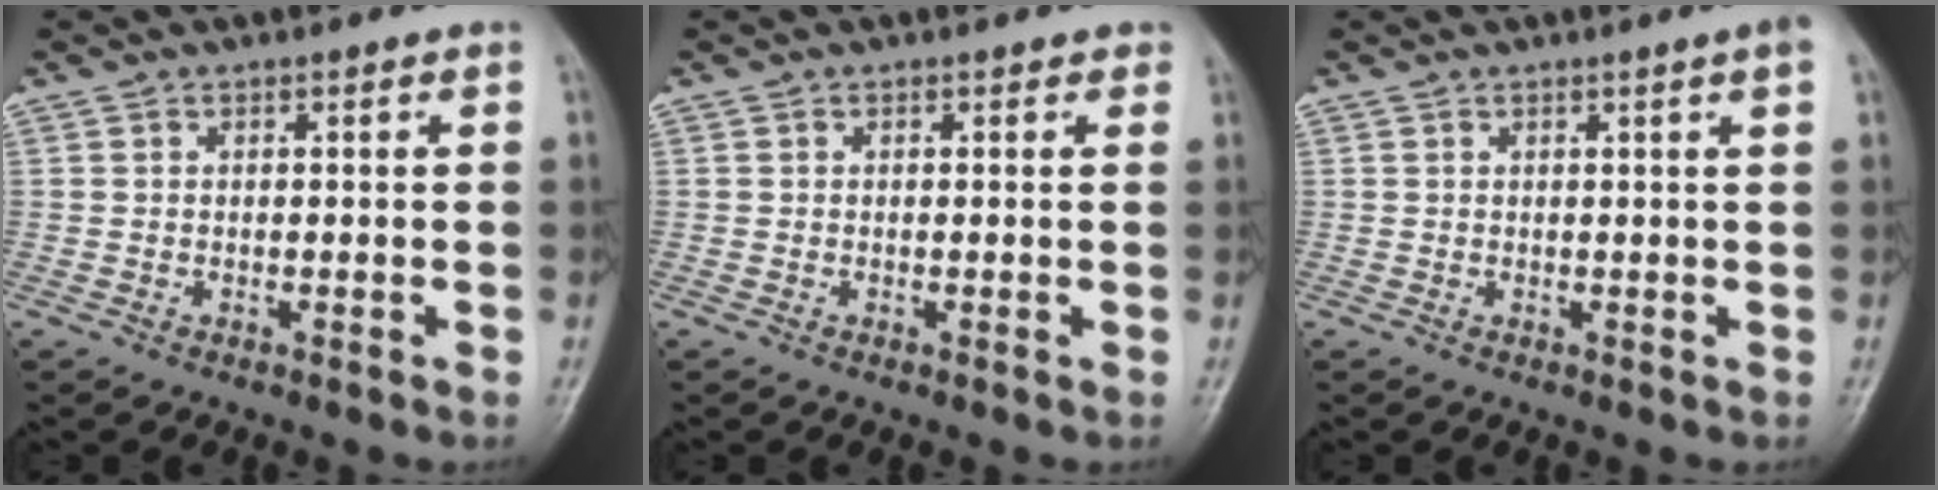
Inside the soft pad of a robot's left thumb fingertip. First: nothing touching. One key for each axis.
{"total": 0.7, "fx": 0.4, "fy": 0.3, "fz": 0.4, "tx": -0.004, "ty": -0.002, "tz": 0.000}
{"total": 2.1, "fx": 1.0, "fy": -0.4, "fz": 1.9, "tx": -0.026, "ty": -0.002, "tz": 0.015}